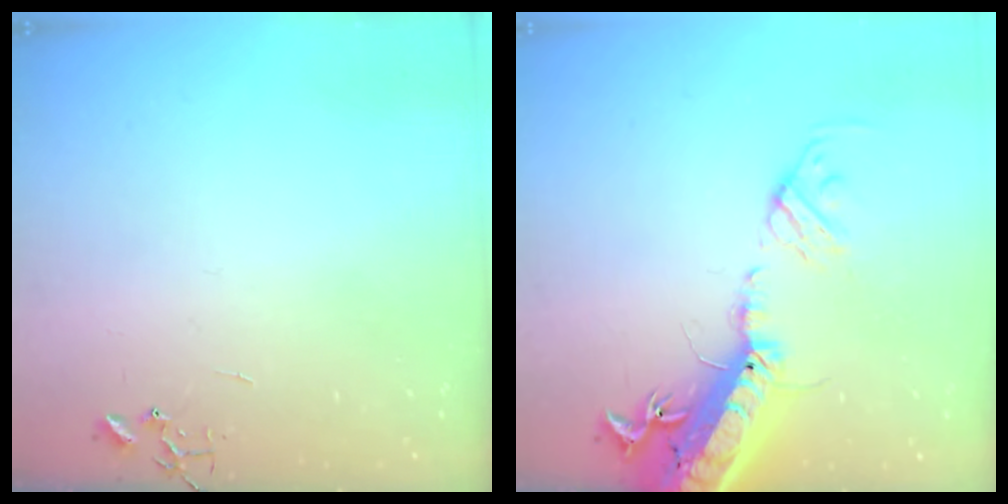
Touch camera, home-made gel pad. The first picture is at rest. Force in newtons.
{"total": 23.3, "press": 22.7, "slide": 5.2}